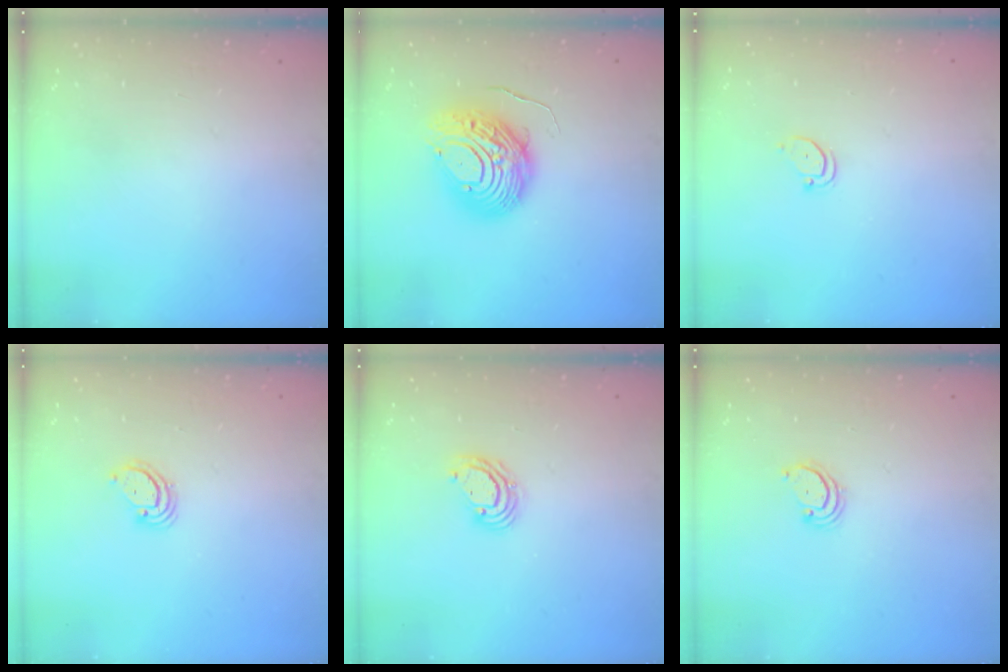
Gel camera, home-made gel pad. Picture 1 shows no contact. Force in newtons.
{"total": 11.8, "press": 11.8, "slide": 1.3}
{"total": 2.4, "press": 2.4, "slide": 0.2}
{"total": 3.2, "press": 3.2, "slide": 0.3}
{"total": 5.6, "press": 5.6, "slide": 0.4}
{"total": 2.8, "press": 2.8, "slide": 0.3}